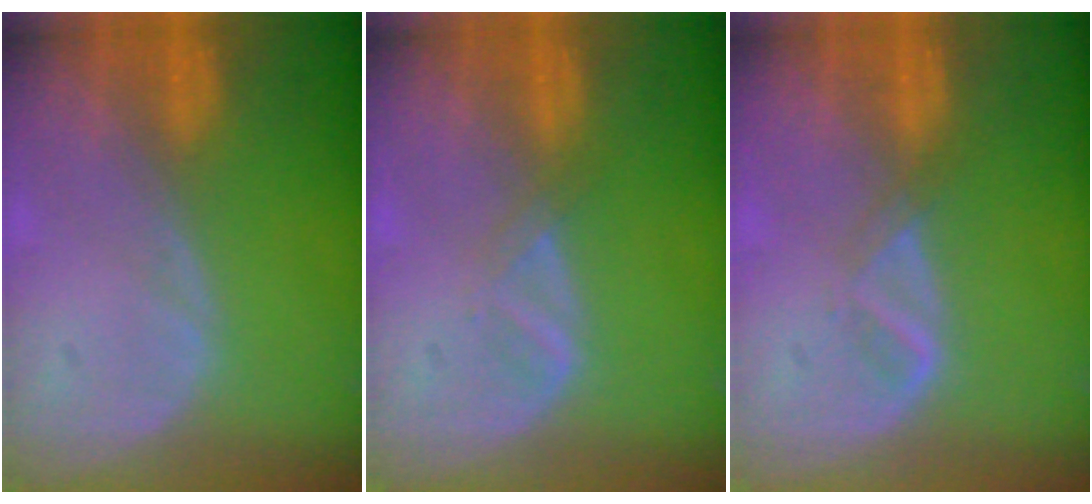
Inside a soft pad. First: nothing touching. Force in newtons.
{"total": 1.8, "press": 1.7, "slide": 0.3}
{"total": 2.1, "press": 2.0, "slide": 0.6}